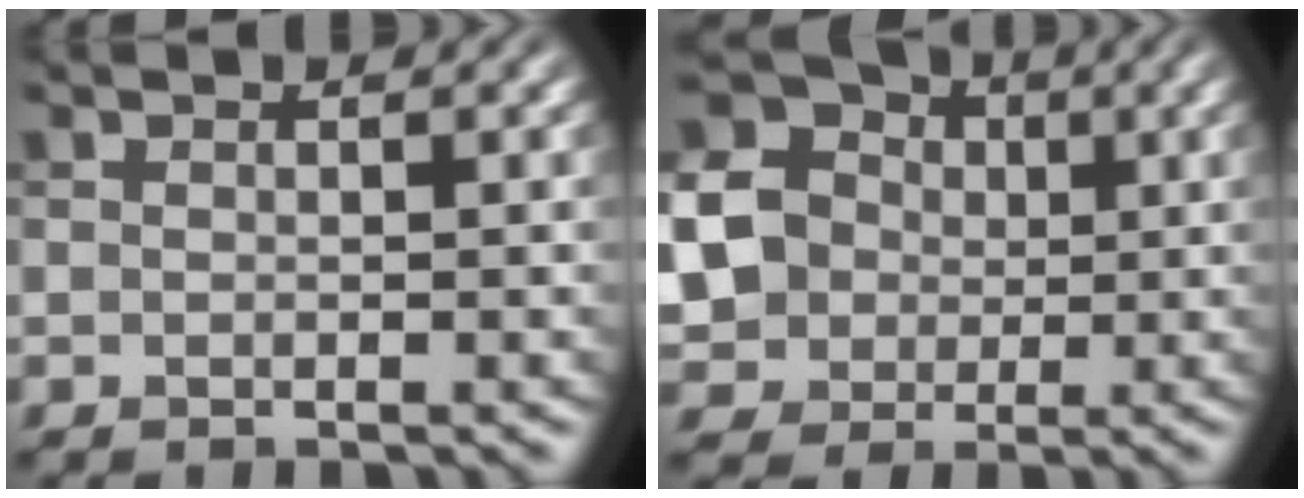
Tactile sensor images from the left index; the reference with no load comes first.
{"total": 14.8, "force": [0.6, 13.9, 5.2], "torque": [-0.171, 0.003, -0.004]}